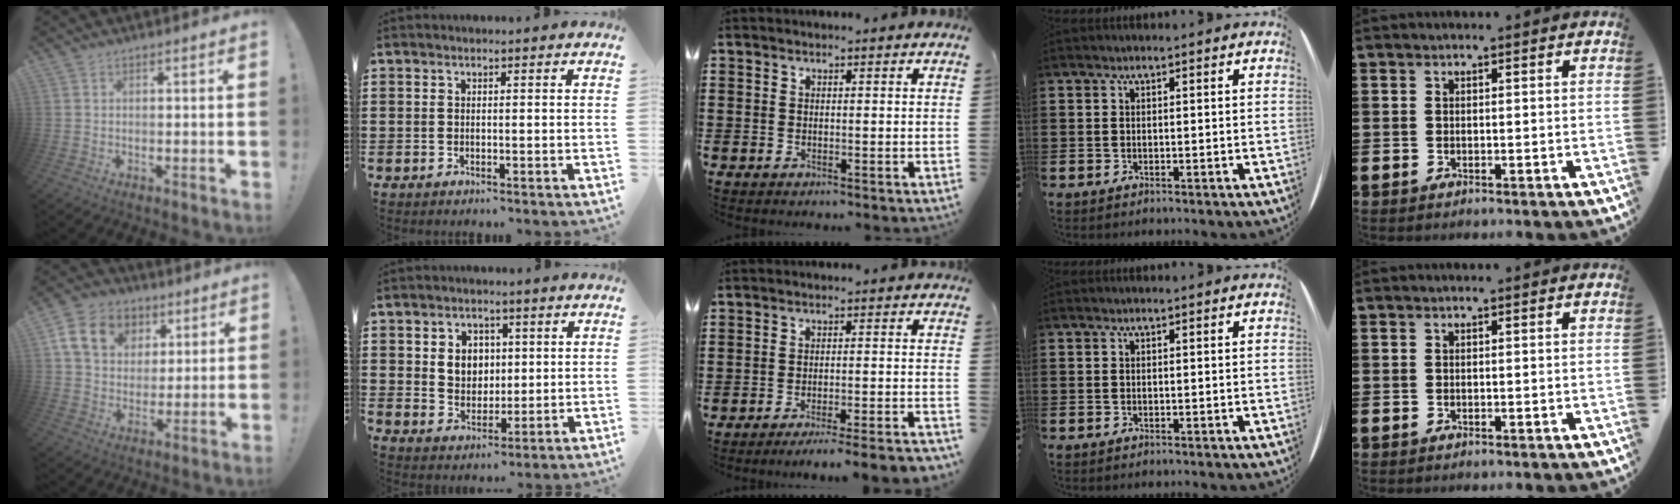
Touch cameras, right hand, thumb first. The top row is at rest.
{"thumb": {"total": 14.8, "force": [6.1, 11.4, 7.2], "torque": [-0.107, -0.015, 0.122]}, "index": {"total": 4.8, "force": [1.1, 4.2, 2.1], "torque": [-0.050, 0.011, 0.015]}, "middle": {"total": 3.6, "force": [-3.4, -0.4, 1.2], "torque": [-0.018, -0.004, -0.069]}}